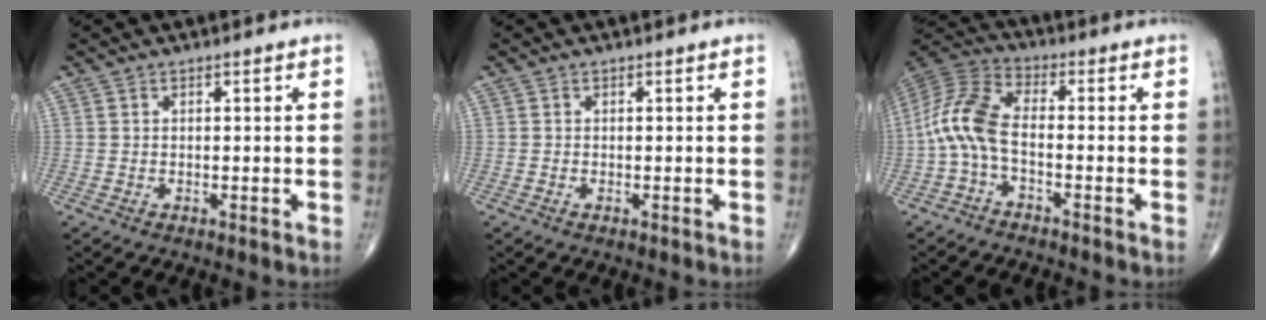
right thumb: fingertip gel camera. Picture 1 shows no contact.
{"total": 0.0}
{"total": 9.7, "force": [-2.1, 4.4, 8.4], "torque": [-0.184, 0.034, -0.056]}